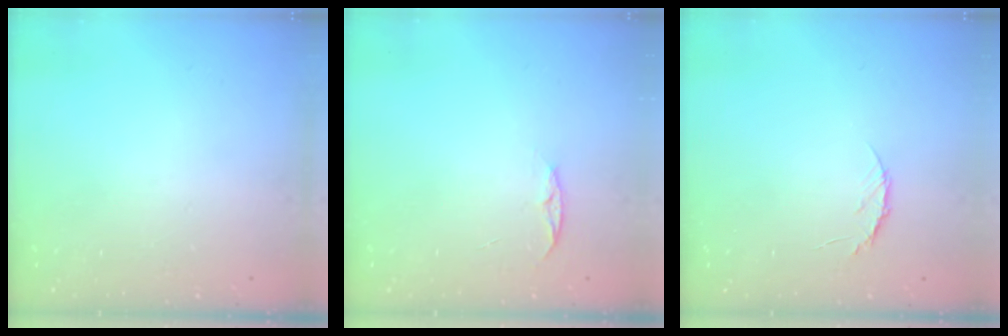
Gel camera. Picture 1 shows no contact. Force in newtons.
{"total": 4.5, "press": 4.5, "slide": 0.6}
{"total": 4.7, "press": 4.6, "slide": 0.4}